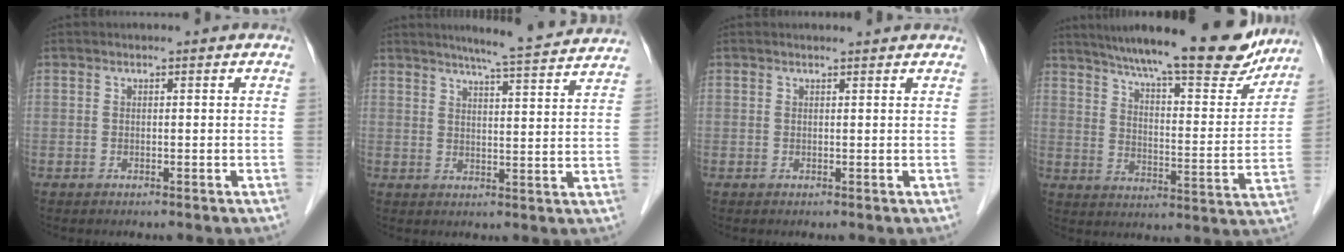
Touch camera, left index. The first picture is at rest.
{"total": 12.9, "force": [11.9, -0.4, 5.0], "torque": [-0.079, -0.005, 0.141]}
{"total": 1.9, "force": [1.9, 0.0, 0.4], "torque": [-0.010, 0.006, 0.023]}
{"total": 22.9, "force": [19.5, 3.6, 11.4], "torque": [-0.177, -0.017, 0.264]}